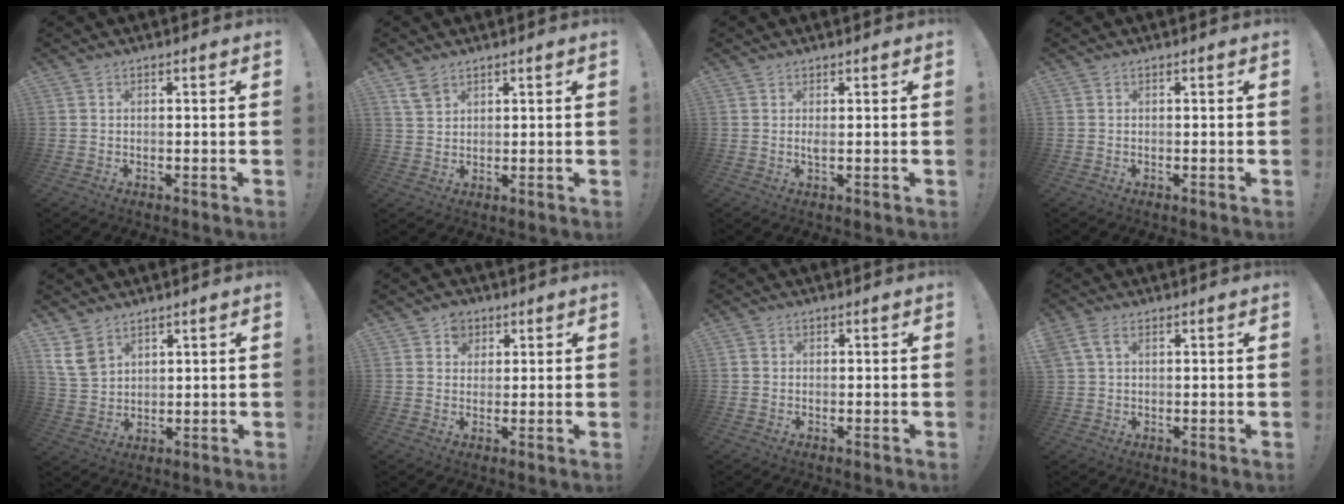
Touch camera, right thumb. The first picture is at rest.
{"total": 4.5, "force": [3.2, 2.6, 1.9], "torque": [-0.031, -0.013, 0.061]}
{"total": 1.3, "force": [0.5, 0.2, 1.2], "torque": [-0.014, -0.006, 0.007]}
{"total": 0.0}
{"total": 8.1, "force": [5.2, 5.1, 3.7], "torque": [-0.075, -0.023, 0.105]}
{"total": 4.7, "force": [2.1, 4.1, 0.9], "torque": [-0.004, -0.009, 0.037]}
{"total": 1.2, "force": [0.1, 1.1, 0.1], "torque": [-0.003, 0.003, 0.002]}
{"total": 4.6, "force": [1.9, 2.7, 3.2], "torque": [-0.060, 0.005, 0.039]}